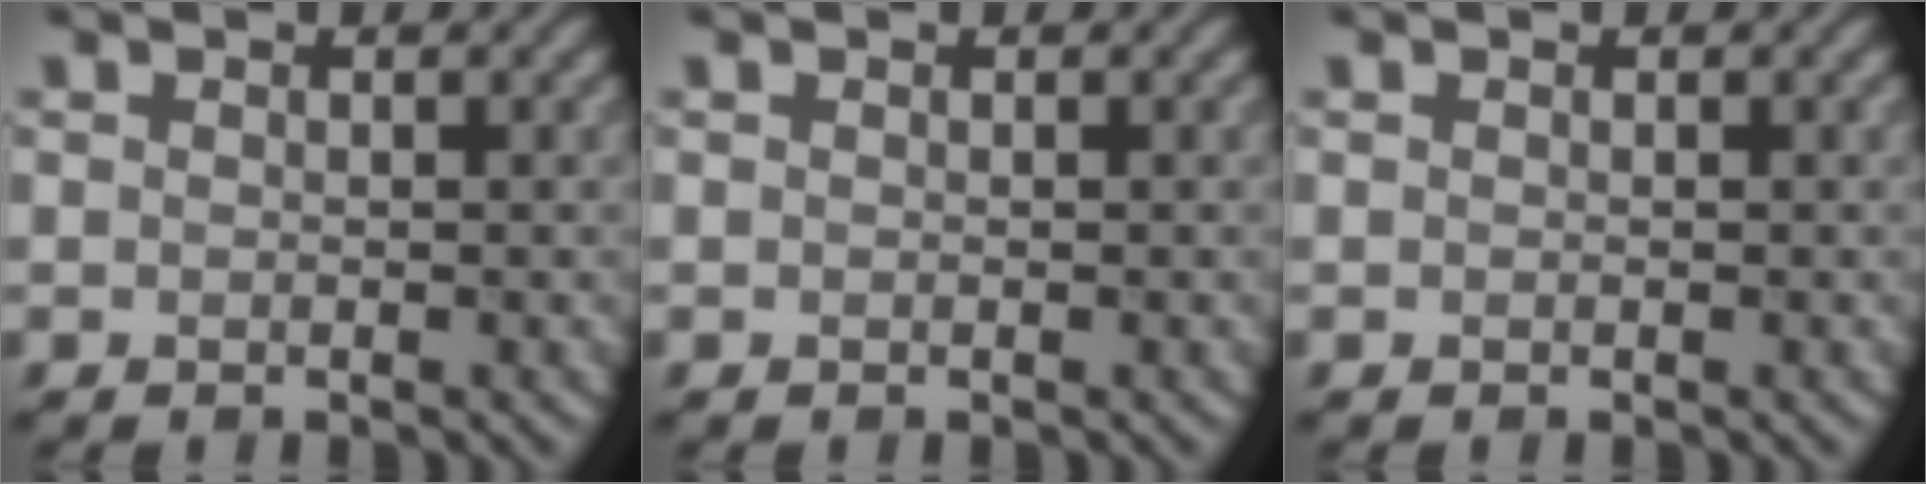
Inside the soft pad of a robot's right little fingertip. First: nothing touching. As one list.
[{"total": 0.0}, {"total": 0.0}]